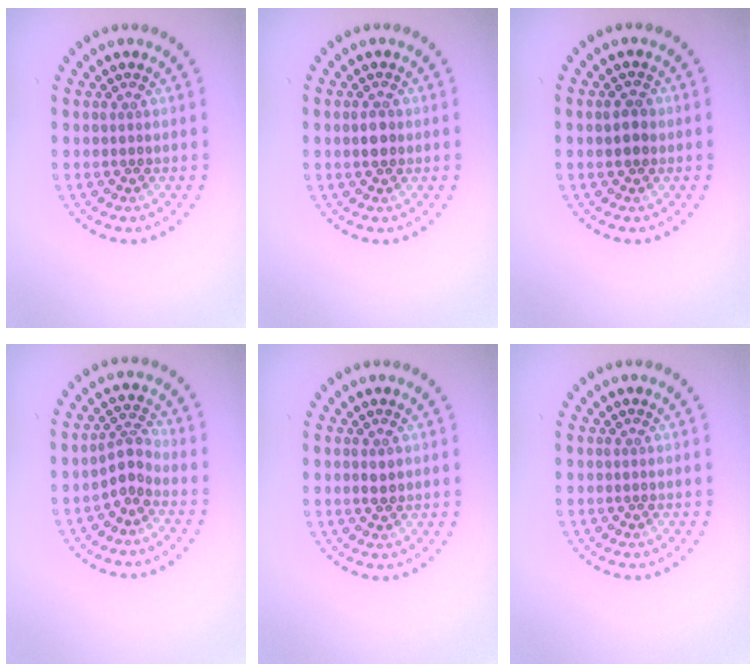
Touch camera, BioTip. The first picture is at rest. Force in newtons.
{"total": 1.6, "press": 1.5, "slide": 0.3}
{"total": 1.8, "press": 1.8, "slide": 0.2}
{"total": 2.2, "press": 1.6, "slide": 1.5}
{"total": 1.0, "press": 1.0, "slide": 0.1}
{"total": 0.0}